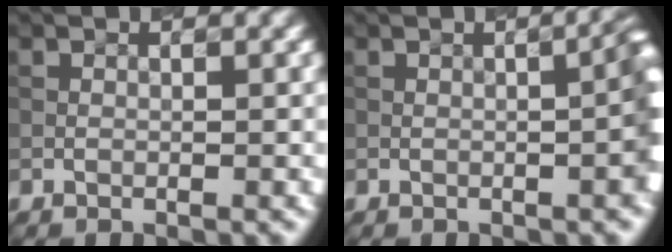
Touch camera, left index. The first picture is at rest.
{"total": 4.2, "force": [-0.3, 1.1, 4.1], "torque": [-0.040, 0.014, -0.003]}